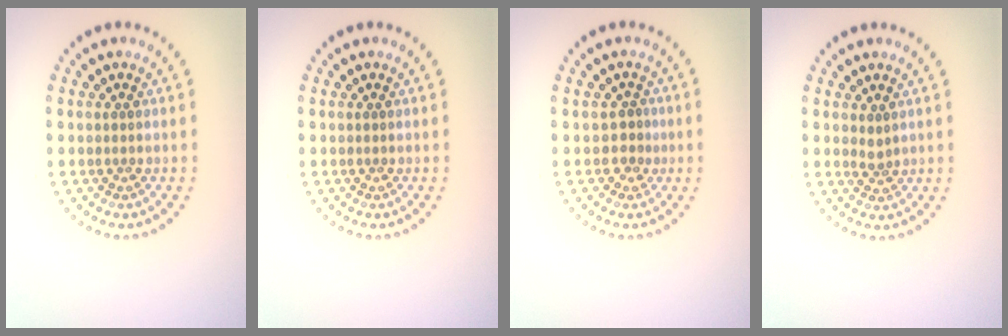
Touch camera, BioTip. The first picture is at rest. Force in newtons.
{"total": 0.0}
{"total": 1.3, "press": 1.0, "slide": 0.7}
{"total": 0.9, "press": 0.6, "slide": 0.8}